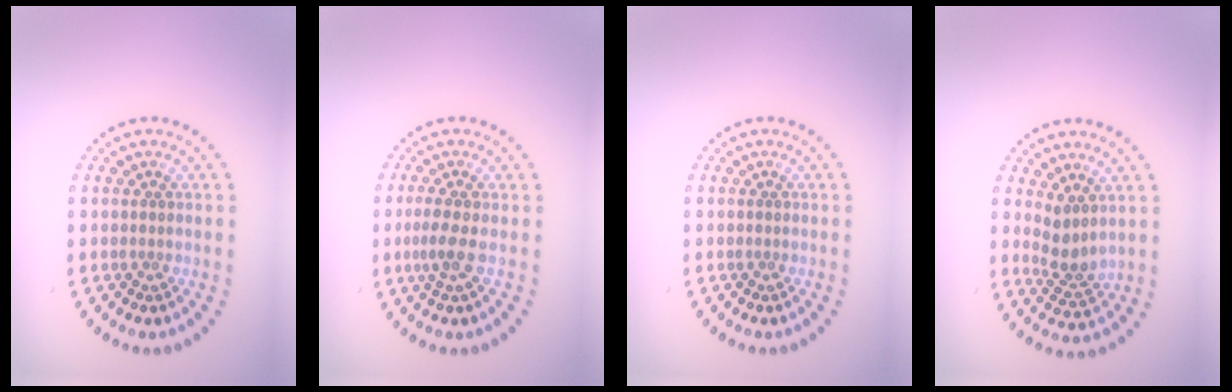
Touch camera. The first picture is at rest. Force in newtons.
{"total": 1.9, "press": 1.6, "slide": 1.1}
{"total": 0.0}
{"total": 2.5, "press": 1.9, "slide": 1.5}